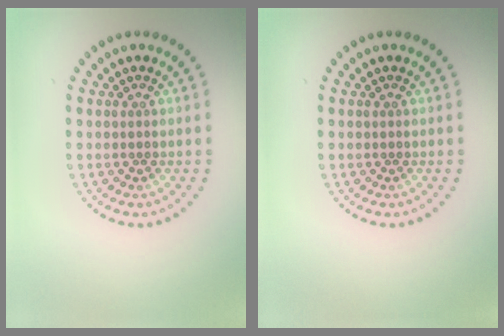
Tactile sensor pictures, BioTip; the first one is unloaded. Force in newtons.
{"total": 0.0}